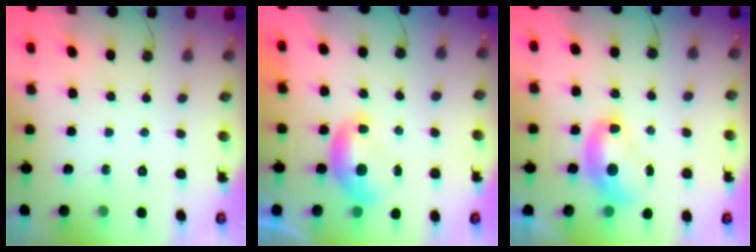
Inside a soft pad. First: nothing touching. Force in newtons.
{"total": 0.0}
{"total": 2.7, "press": 2.7, "slide": 0.1}